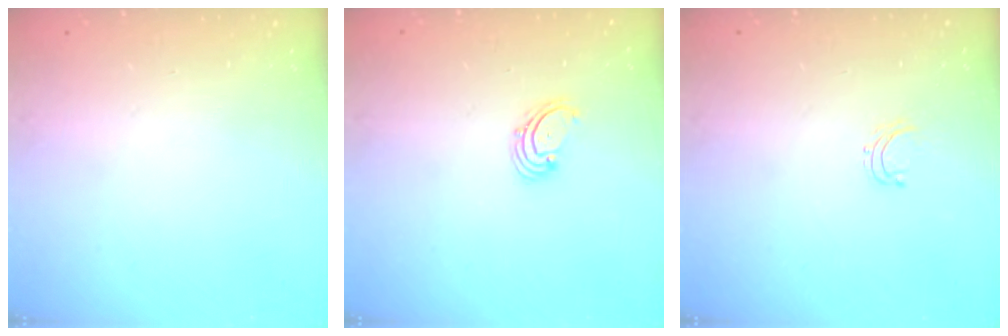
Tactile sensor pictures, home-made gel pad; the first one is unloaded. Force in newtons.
{"total": 1.8, "press": 1.7, "slide": 0.6}
{"total": 3.1, "press": 3.1, "slide": 0.2}